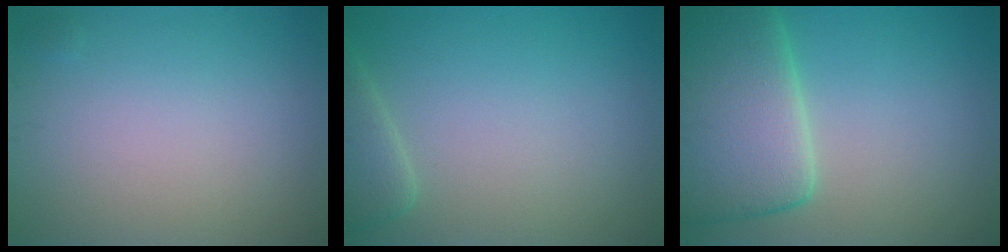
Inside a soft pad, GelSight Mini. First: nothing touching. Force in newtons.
{"total": 2.2, "press": 2.2, "slide": 0.2}
{"total": 9.2, "press": 9.2, "slide": 0.8}